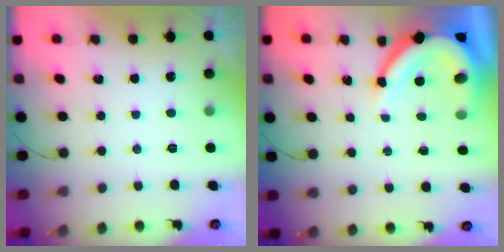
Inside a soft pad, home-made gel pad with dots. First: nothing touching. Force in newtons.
{"total": 11.0, "press": 10.9, "slide": 1.3}